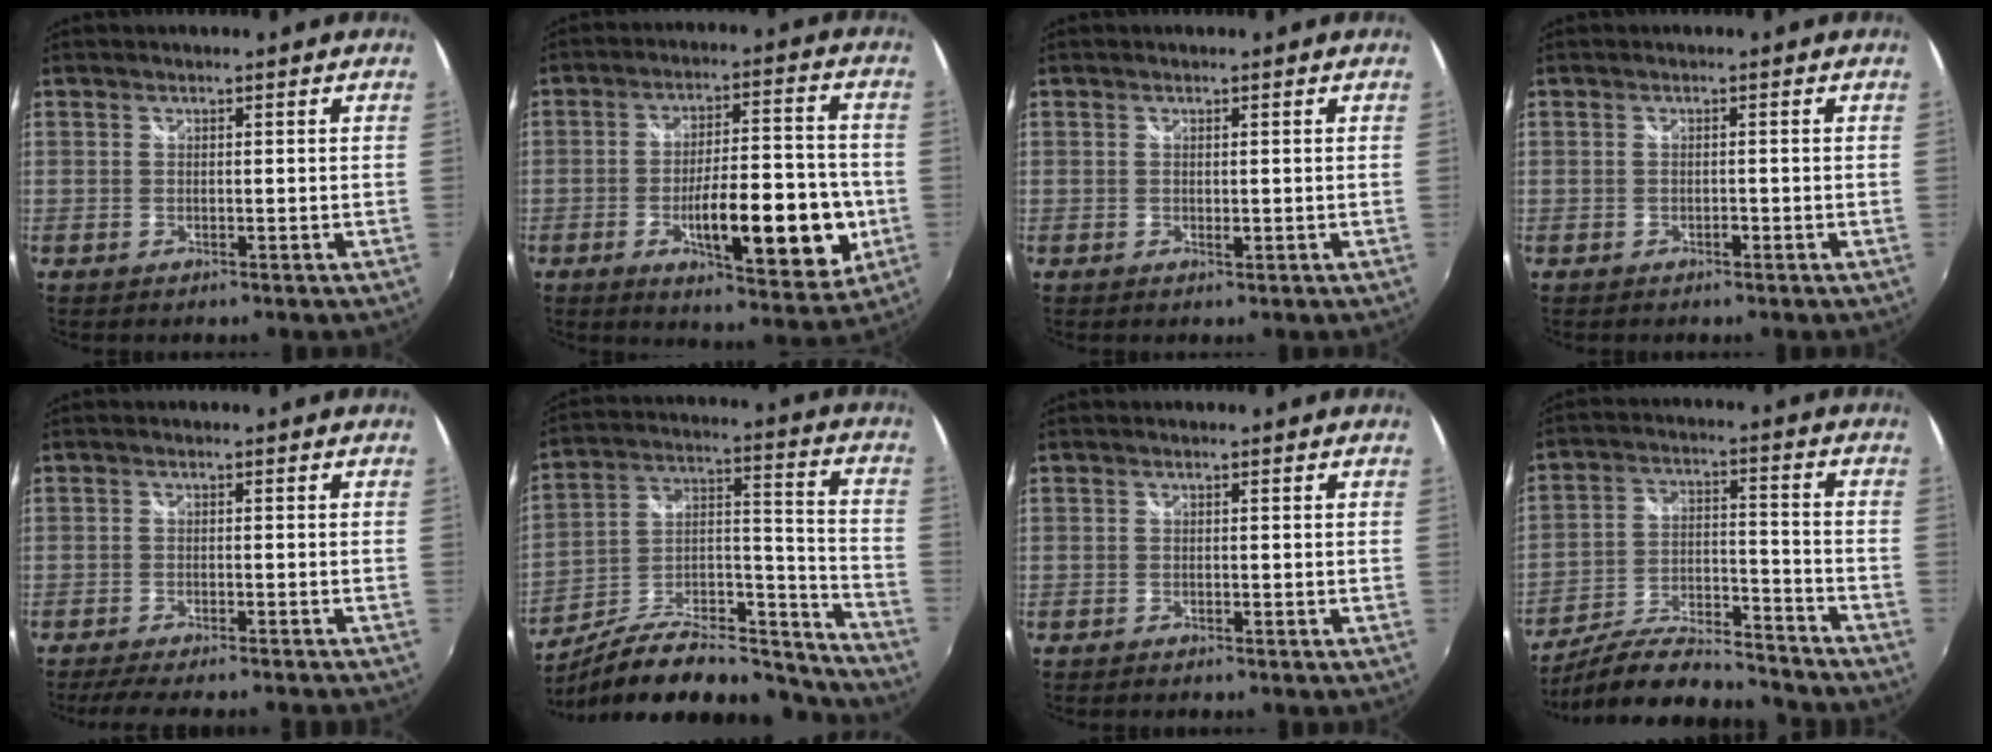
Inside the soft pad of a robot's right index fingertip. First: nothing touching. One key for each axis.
{"total": 17.3, "fx": -4.8, "fy": 5.4, "fz": 15.7, "tx": -0.247, "ty": -0.010, "tz": -0.062}
{"total": 1.0, "fx": 0.0, "fy": 0.3, "fz": 0.9, "tx": -0.015, "ty": -0.001, "tz": -0.001}
{"total": 0.8, "fx": -0.5, "fy": 0.5, "fz": 0.6, "tx": -0.010, "ty": 0.001, "tz": -0.007}
{"total": 10.7, "fx": -9.4, "fy": 1.1, "fz": 4.9, "tx": -0.106, "ty": -0.020, "tz": -0.139}
{"total": 22.8, "fx": -17.8, "fy": 7.3, "fz": 12.2, "tx": -0.189, "ty": 0.012, "tz": -0.275}
{"total": 1.4, "fx": -1.3, "fy": 0.4, "fz": 0.4, "tx": -0.016, "ty": -0.007, "tz": -0.024}
{"total": 19.2, "fx": -16.8, "fy": 4.0, "fz": 8.4, "tx": -0.156, "ty": -0.017, "tz": -0.259}